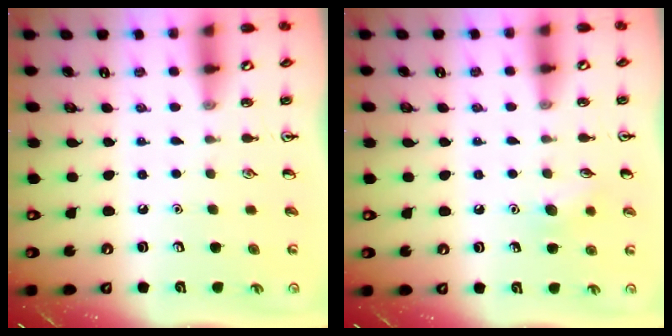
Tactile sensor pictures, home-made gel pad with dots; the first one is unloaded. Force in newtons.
{"total": 6.8, "press": 6.5, "slide": 2.0}